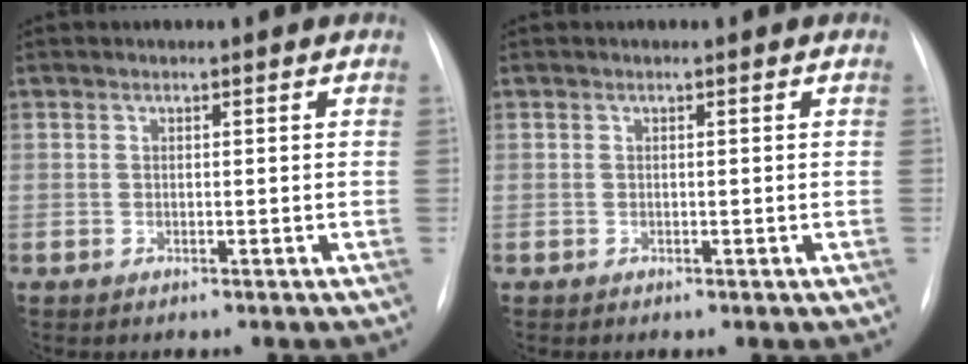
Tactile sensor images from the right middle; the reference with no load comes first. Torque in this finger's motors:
{"motor_torque": [0.96, -0.95, 0.03, 0.01]}